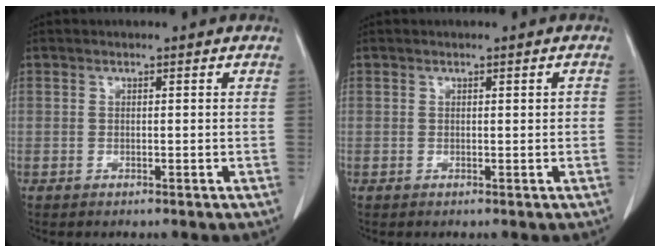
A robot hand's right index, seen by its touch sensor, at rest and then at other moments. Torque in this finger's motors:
{"motor_torque": [0.03, -0.06, -0.03, -0.01]}